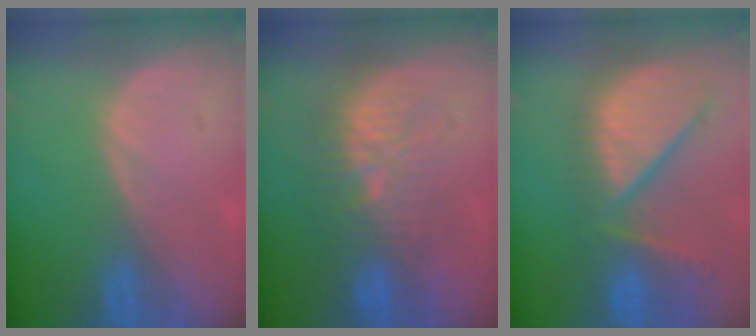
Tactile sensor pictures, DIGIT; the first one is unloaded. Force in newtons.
{"total": 9.3, "press": 8.9, "slide": 2.5}
{"total": 11.9, "press": 10.3, "slide": 5.9}